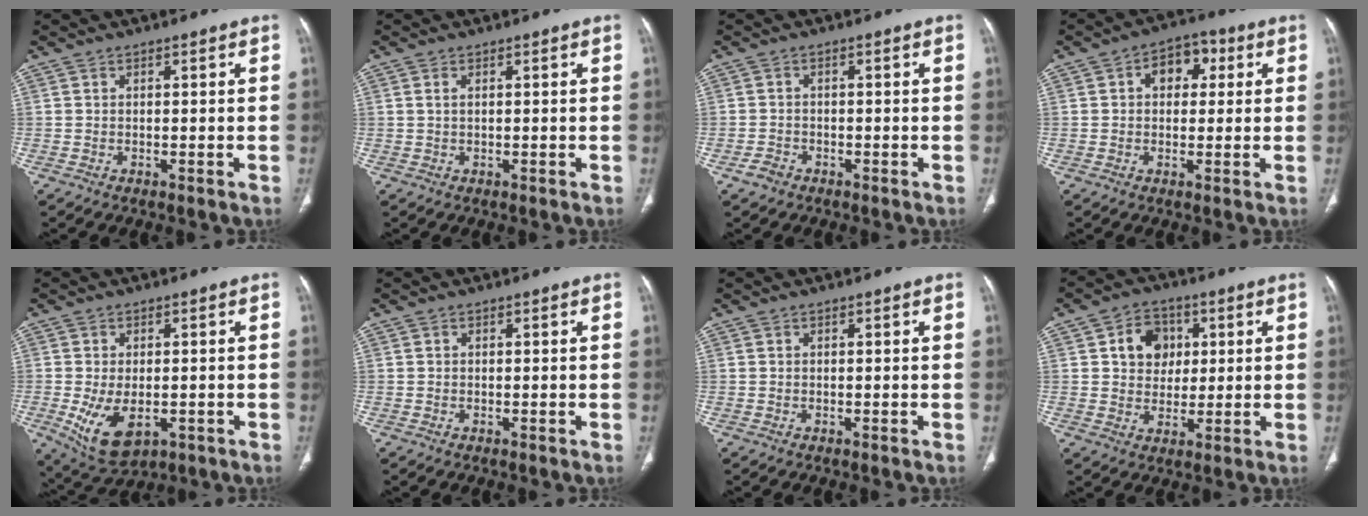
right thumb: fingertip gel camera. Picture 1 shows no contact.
{"total": 1.1, "force": [0.4, 0.4, 0.9], "torque": [-0.024, 0.005, 0.010]}
{"total": 2.1, "force": [-1.4, 1.5, 0.7], "torque": [-0.014, 0.009, -0.023]}
{"total": 7.1, "force": [1.8, 5.0, 4.7], "torque": [-0.033, 0.013, 0.020]}
{"total": 9.2, "force": [-2.4, 5.2, 7.2], "torque": [-0.130, -0.009, -0.023]}
{"total": 0.0}
{"total": 0.0}
{"total": 8.3, "force": [2.3, 6.8, 4.2], "torque": [-0.027, -0.002, 0.037]}